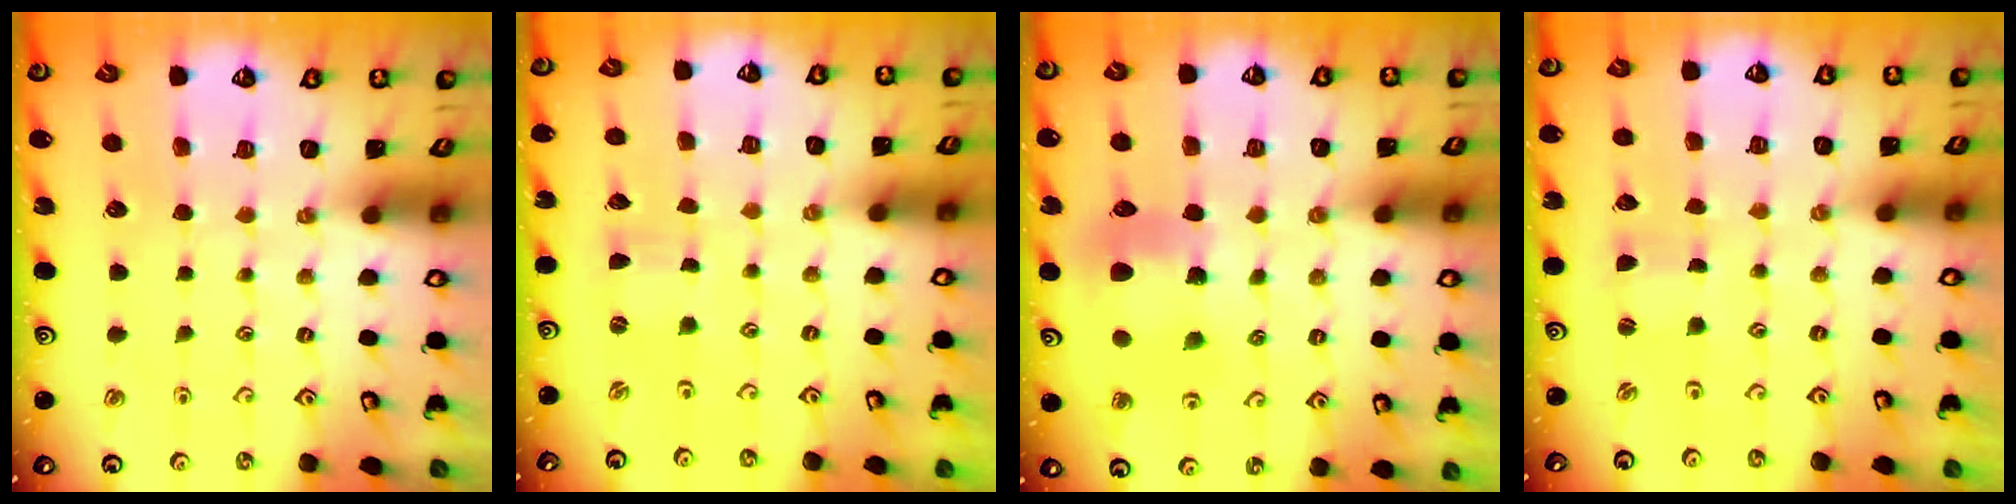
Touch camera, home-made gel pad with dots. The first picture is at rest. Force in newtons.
{"total": 0.0}
{"total": 9.0, "press": 8.9, "slide": 1.1}
{"total": 0.6, "press": 0.6, "slide": 0.1}